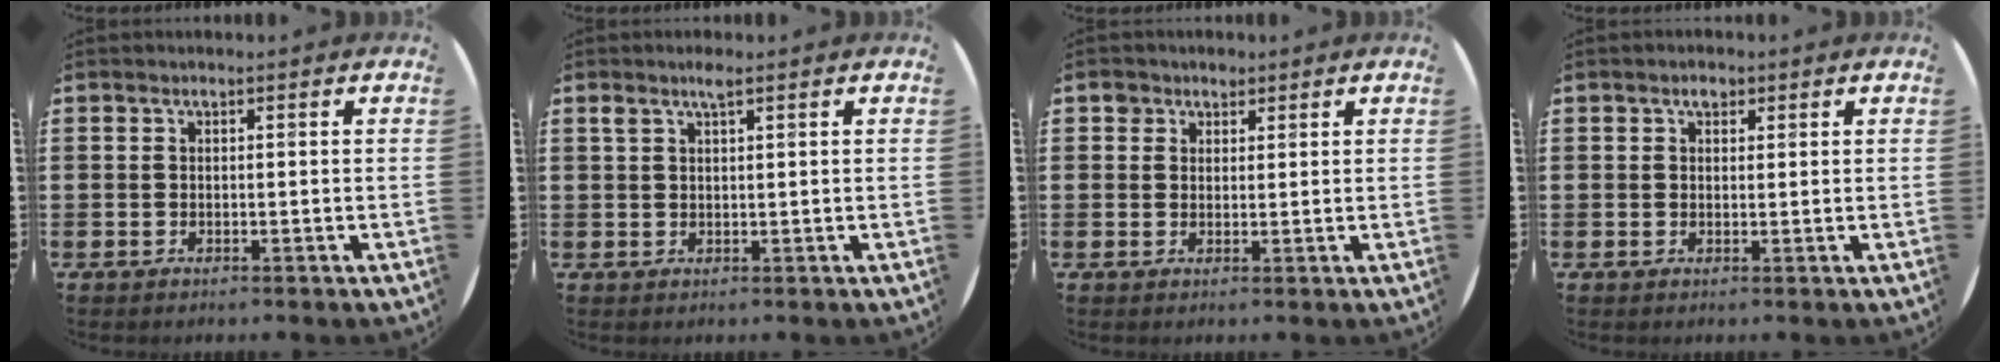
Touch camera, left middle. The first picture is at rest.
{"total": 2.0, "force": [1.4, 0.3, 1.4], "torque": [-0.028, 0.006, 0.022]}
{"total": 2.2, "force": [1.6, 1.4, 0.2], "torque": [0.010, 0.001, 0.029]}
{"total": 1.5, "force": [1.0, 0.9, 0.7], "torque": [-0.006, 0.004, 0.016]}